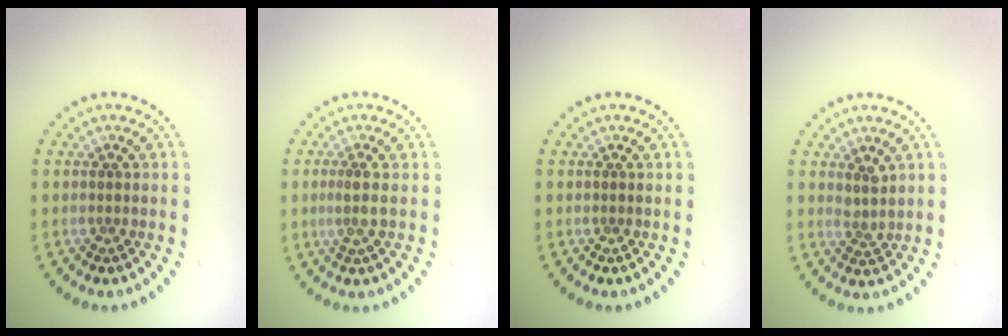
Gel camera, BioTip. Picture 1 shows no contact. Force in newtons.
{"total": 1.4, "press": 0.9, "slide": 1.0}
{"total": 0.0}
{"total": 1.5, "press": 1.1, "slide": 1.0}